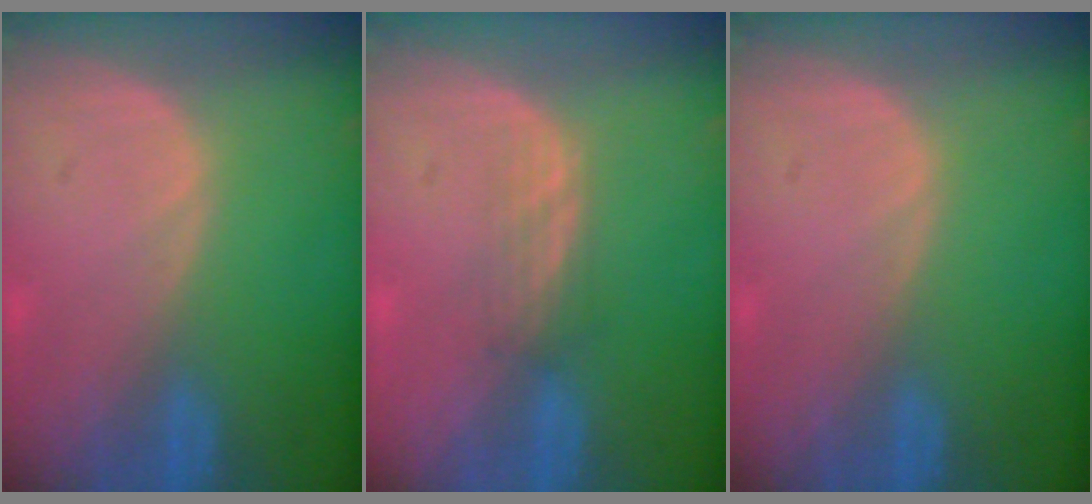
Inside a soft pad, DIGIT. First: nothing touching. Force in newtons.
{"total": 2.2, "press": 2.2, "slide": 0.4}
{"total": 0.0}